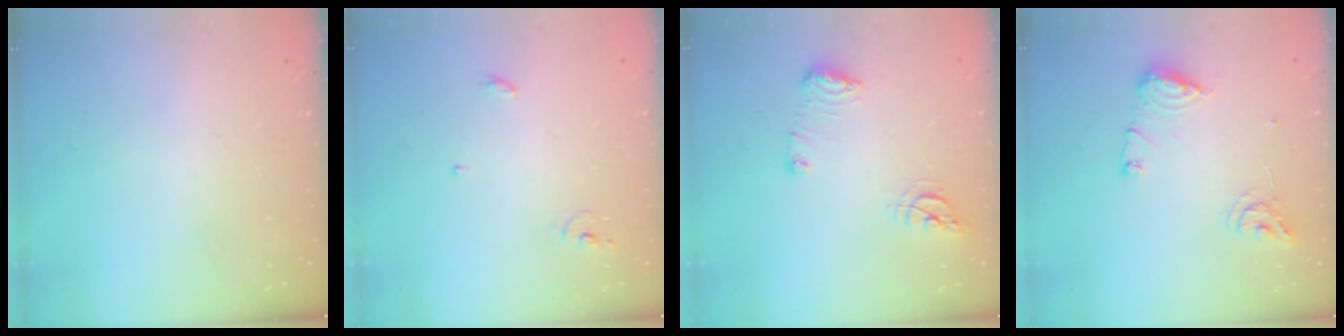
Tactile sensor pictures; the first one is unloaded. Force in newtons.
{"total": 3.8, "press": 3.8, "slide": 0.2}
{"total": 9.6, "press": 9.6, "slide": 1.1}
{"total": 10.7, "press": 10.7, "slide": 1.0}